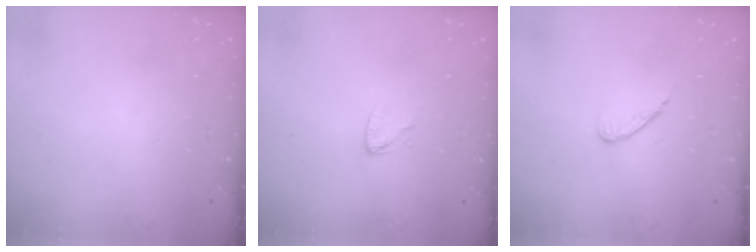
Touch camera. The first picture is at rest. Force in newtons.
{"total": 3.3, "press": 3.3, "slide": 0.3}
{"total": 4.6, "press": 4.6, "slide": 0.5}